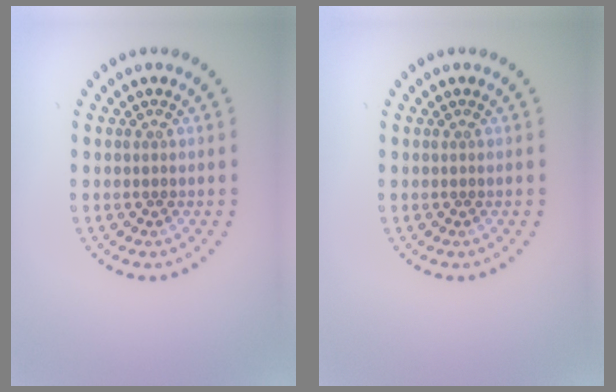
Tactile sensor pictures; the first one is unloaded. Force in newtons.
{"total": 0.0}